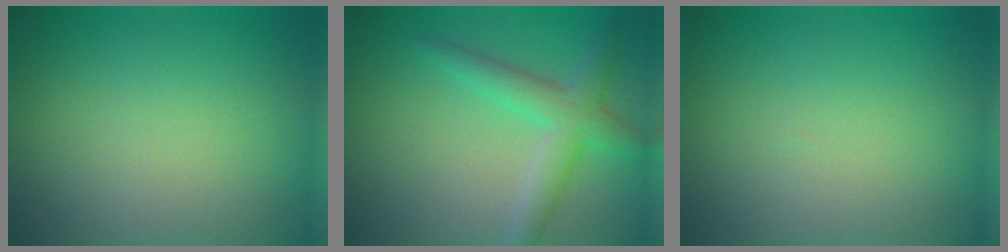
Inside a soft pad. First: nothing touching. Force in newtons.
{"total": 3.7, "press": 3.7, "slide": 0.2}
{"total": 0.0}